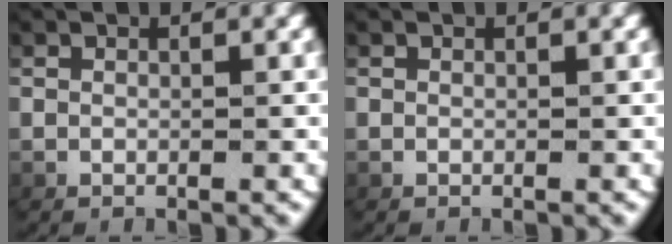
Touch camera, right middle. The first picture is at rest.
{"total": 0.0}